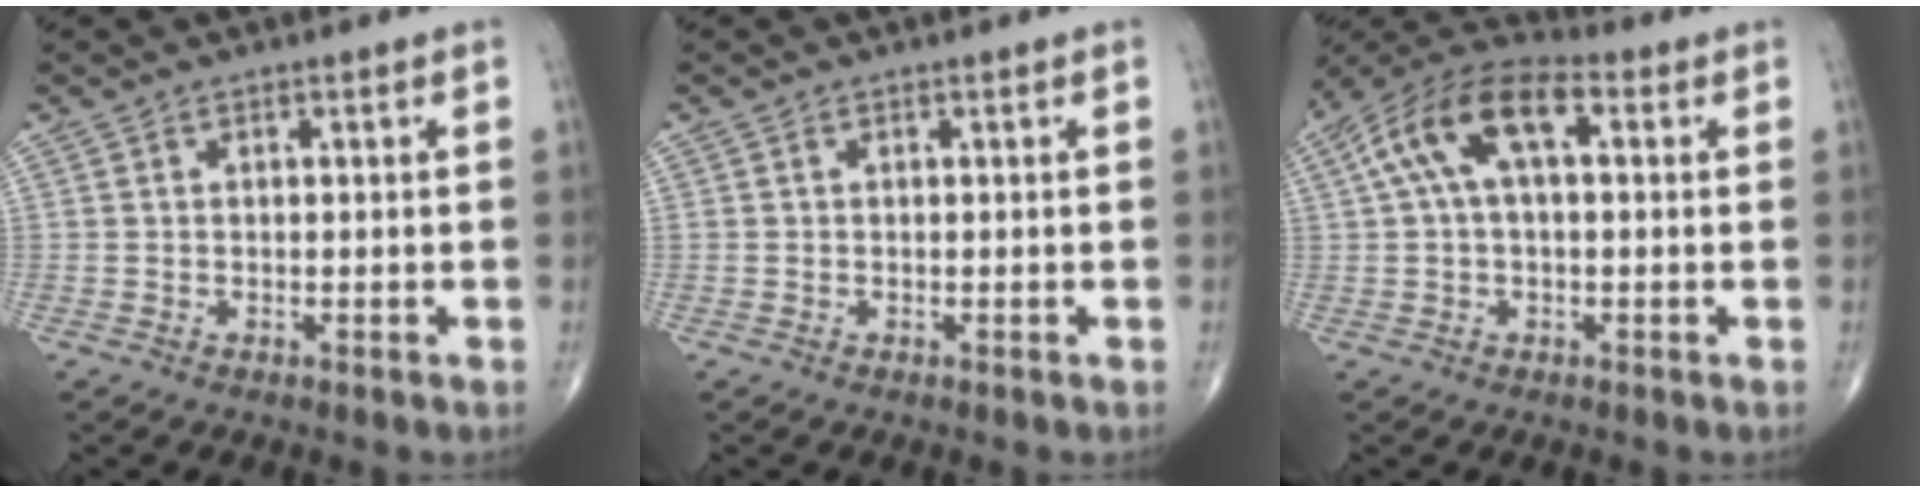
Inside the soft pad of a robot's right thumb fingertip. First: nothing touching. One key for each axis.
{"total": 0.0}
{"total": 13.3, "fx": 3.2, "fy": 6.8, "fz": 11.0, "tx": -0.208, "ty": 0.041, "tz": 0.049}